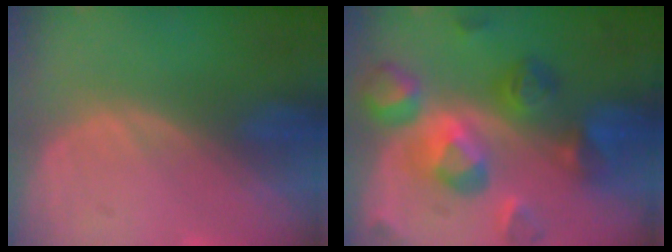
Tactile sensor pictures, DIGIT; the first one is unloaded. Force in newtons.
{"total": 10.9, "press": 10.9, "slide": 1.0}